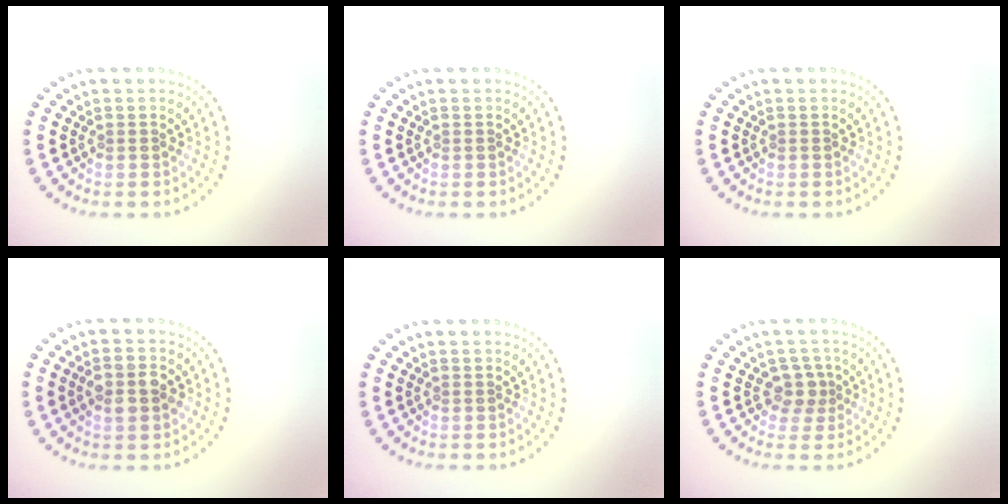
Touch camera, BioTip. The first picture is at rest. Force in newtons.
{"total": 0.0}
{"total": 0.0}
{"total": 3.0, "press": 3.0, "slide": 0.1}
{"total": 0.0}
{"total": 2.2, "press": 1.9, "slide": 1.1}